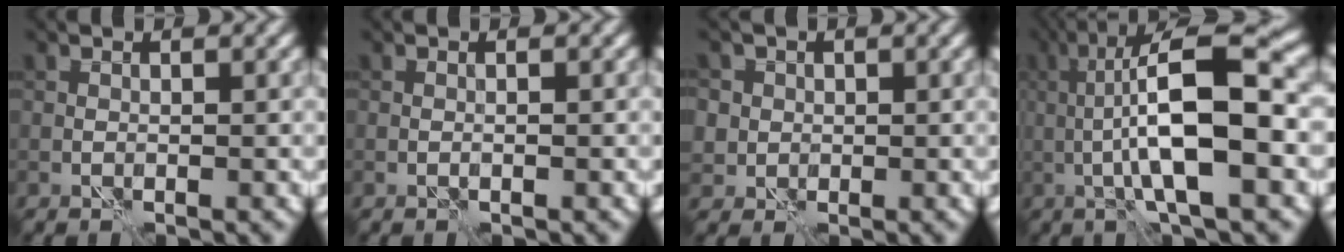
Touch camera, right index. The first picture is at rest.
{"total": 0.0}
{"total": 3.6, "force": [1.2, 3.2, 1.1], "torque": [-0.016, 0.011, 0.012]}
{"total": 10.5, "force": [-0.5, 2.6, 10.2], "torque": [-0.173, 0.016, -0.014]}